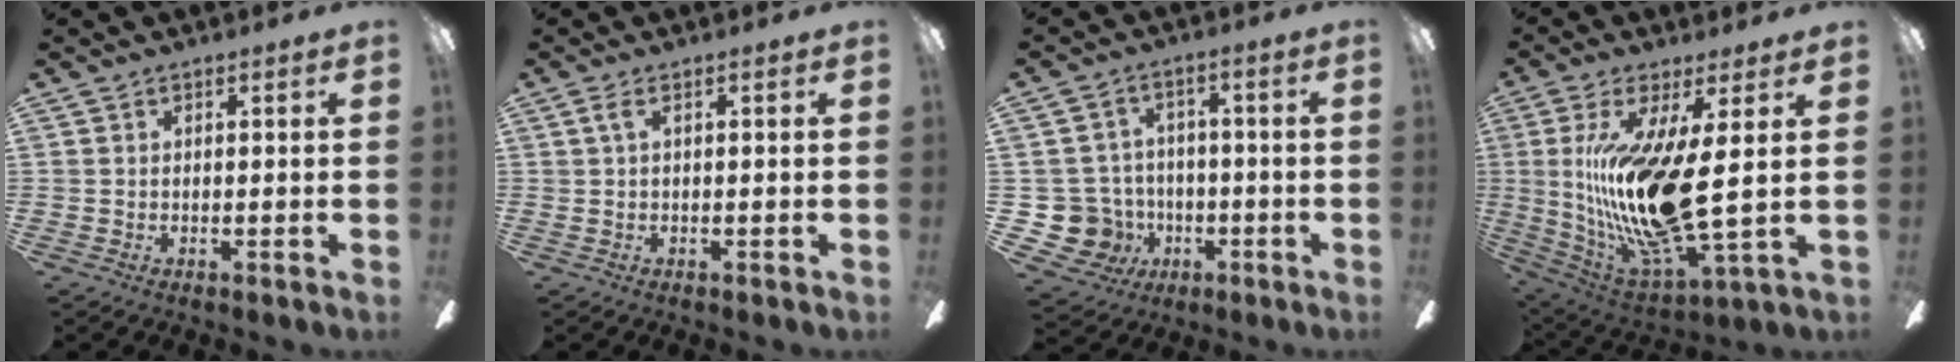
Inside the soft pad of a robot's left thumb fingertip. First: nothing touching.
{"total": 2.2, "force": [0.3, 0.6, 2.1], "torque": [-0.042, 0.006, 0.004]}
{"total": 10.6, "force": [-3.4, 9.6, 2.8], "torque": [-0.102, 0.025, -0.053]}
{"total": 18.8, "force": [2.6, 4.1, 18.1], "torque": [-0.373, -0.039, 0.041]}